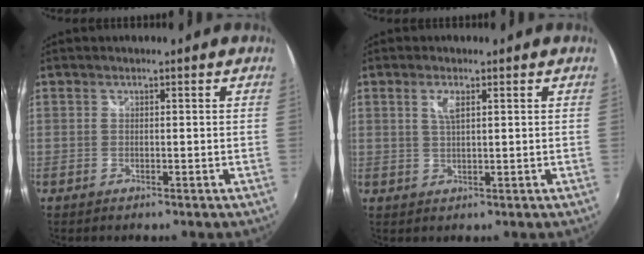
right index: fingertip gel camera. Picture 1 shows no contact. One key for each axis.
{"total": 2.7, "fx": 1.1, "fy": 0.7, "fz": 2.4, "tx": -0.045, "ty": 0.000, "tz": 0.020}